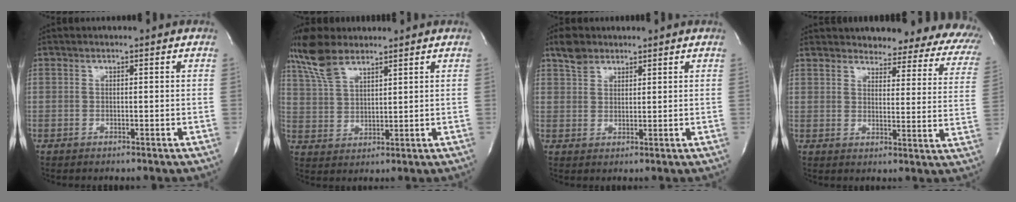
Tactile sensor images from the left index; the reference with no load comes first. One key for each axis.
{"total": 7.5, "fx": 5.8, "fy": 2.7, "fz": 3.8, "tx": -0.088, "ty": 0.016, "tz": 0.122}
{"total": 3.5, "fx": 2.7, "fy": 2.0, "fz": 1.0, "tx": -0.024, "ty": 0.011, "tz": 0.054}
{"total": 20.0, "fx": 17.9, "fy": 5.6, "fz": 6.9, "tx": -0.071, "ty": -0.048, "tz": 0.190}